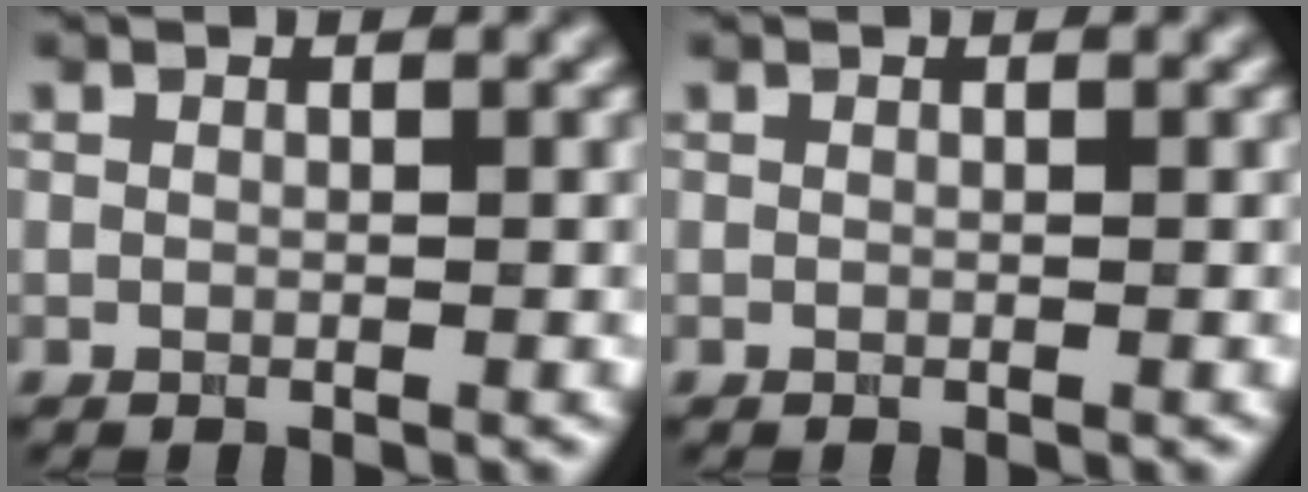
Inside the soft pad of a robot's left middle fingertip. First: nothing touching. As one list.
[{"total": 0.0}]